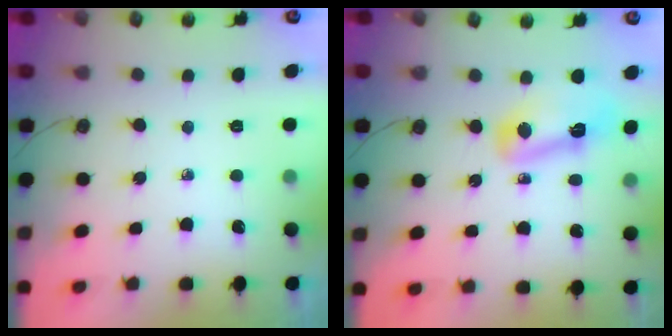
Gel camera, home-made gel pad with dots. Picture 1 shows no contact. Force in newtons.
{"total": 11.4, "press": 9.9, "slide": 5.7}